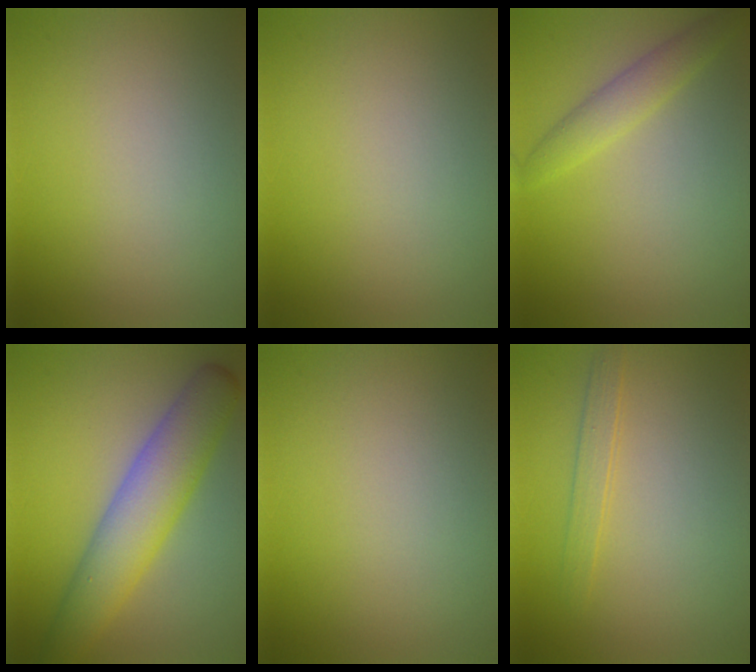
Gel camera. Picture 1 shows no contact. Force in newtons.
{"total": 0.0}
{"total": 2.3, "press": 2.3, "slide": 0.1}
{"total": 6.7, "press": 6.7, "slide": 0.1}
{"total": 0.0}
{"total": 1.3, "press": 1.3, "slide": 0.1}